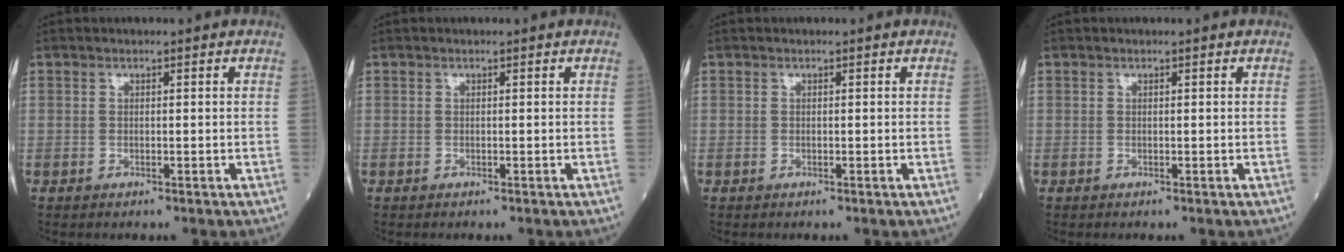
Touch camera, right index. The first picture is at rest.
{"total": 0.0}
{"total": 0.0}
{"total": 0.0}